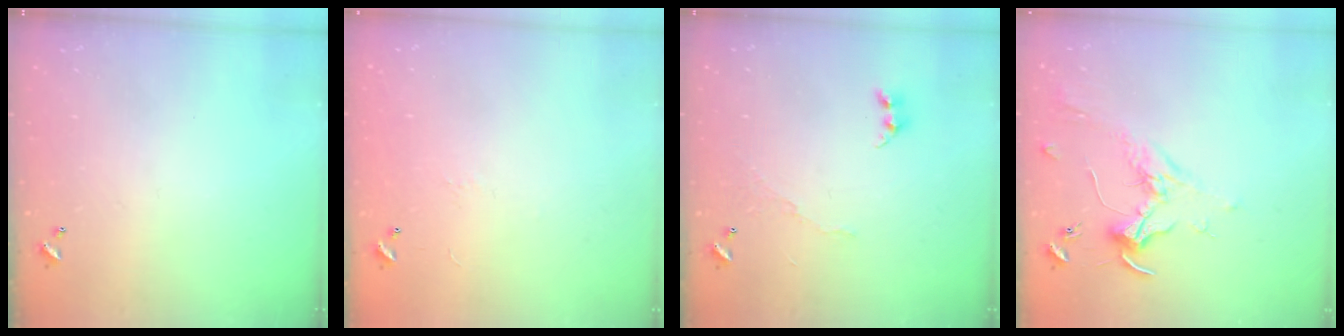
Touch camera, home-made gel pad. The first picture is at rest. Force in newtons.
{"total": 7.1, "press": 7.1, "slide": 0.8}
{"total": 5.6, "press": 5.6, "slide": 0.4}
{"total": 1.7, "press": 1.5, "slide": 0.9}